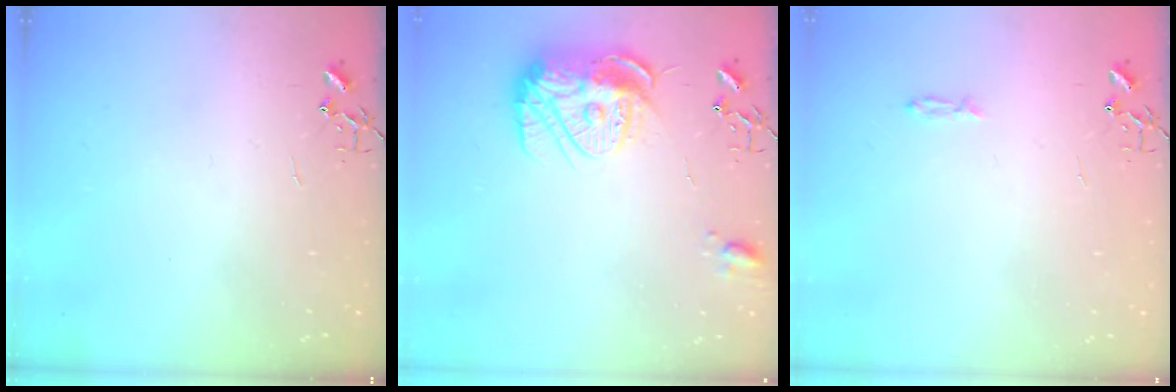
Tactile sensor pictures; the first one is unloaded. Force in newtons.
{"total": 14.9, "press": 14.9, "slide": 1.4}
{"total": 3.6, "press": 3.6, "slide": 0.4}